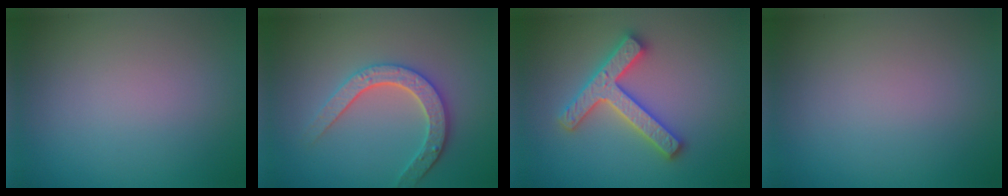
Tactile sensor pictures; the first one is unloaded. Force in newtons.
{"total": 3.8, "press": 3.4, "slide": 1.8}
{"total": 4.7, "press": 4.6, "slide": 0.8}
{"total": 0.0}